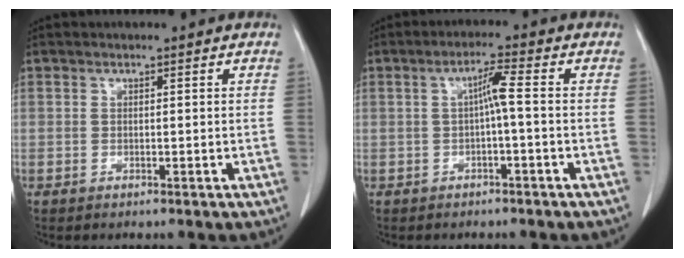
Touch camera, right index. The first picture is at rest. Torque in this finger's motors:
{"motor_torque": [0.38, 0.05, 0.08, 0.05]}